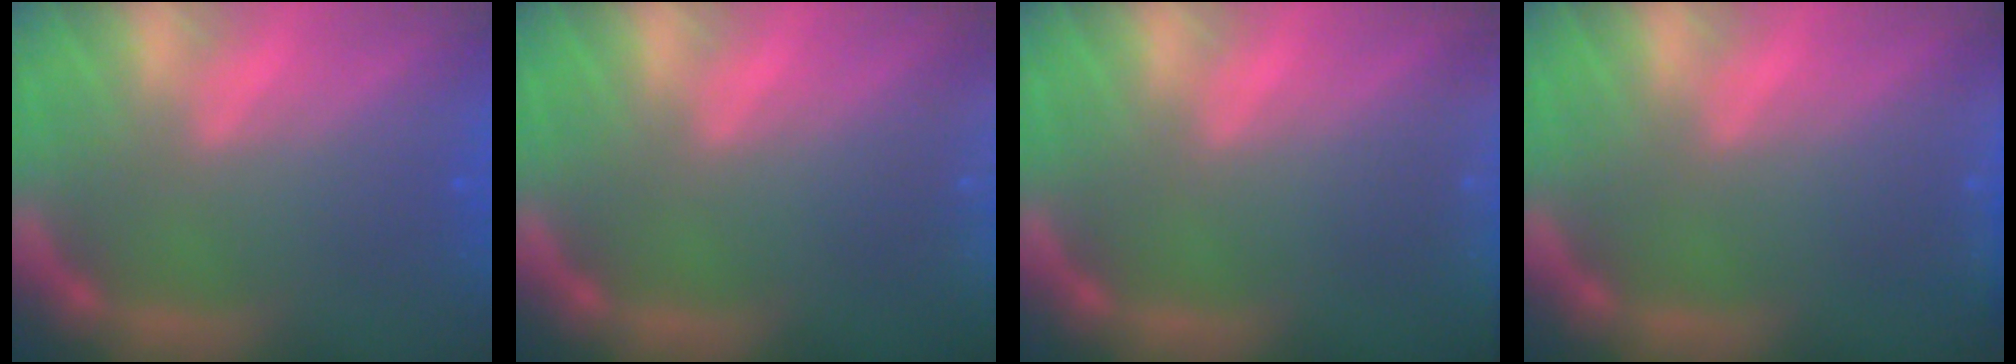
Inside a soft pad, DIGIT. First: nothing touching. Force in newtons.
{"total": 8.5}
{"total": 6.5}
{"total": 2.4}